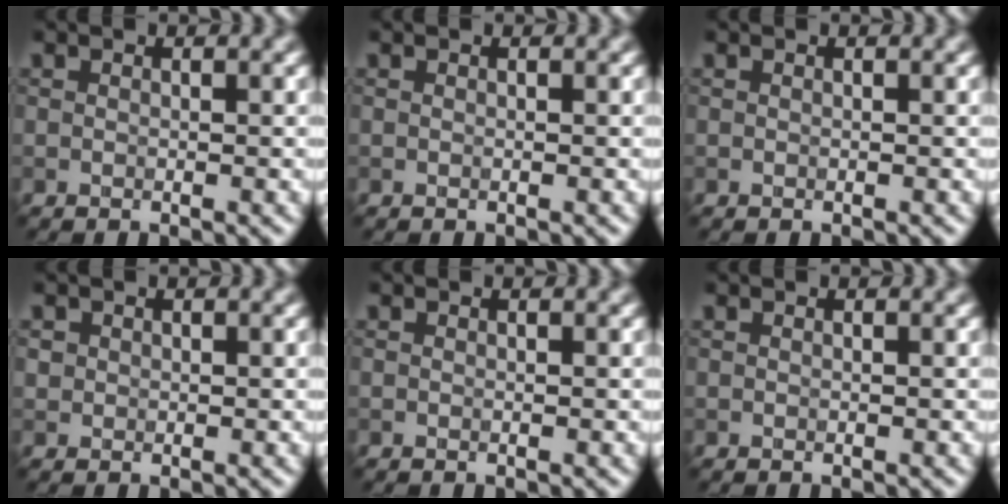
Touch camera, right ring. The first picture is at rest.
{"total": 0.0}
{"total": 0.0}
{"total": 1.0, "force": [0.3, 0.9, 0.2], "torque": [-0.001, 0.000, 0.002]}
{"total": 0.0}
{"total": 0.0}